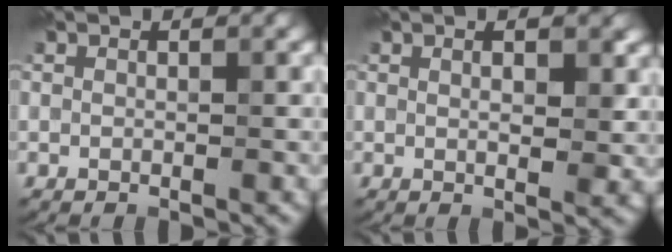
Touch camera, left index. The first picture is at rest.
{"total": 2.9, "force": [1.0, 0.9, 2.6], "torque": [-0.035, -0.002, 0.014]}